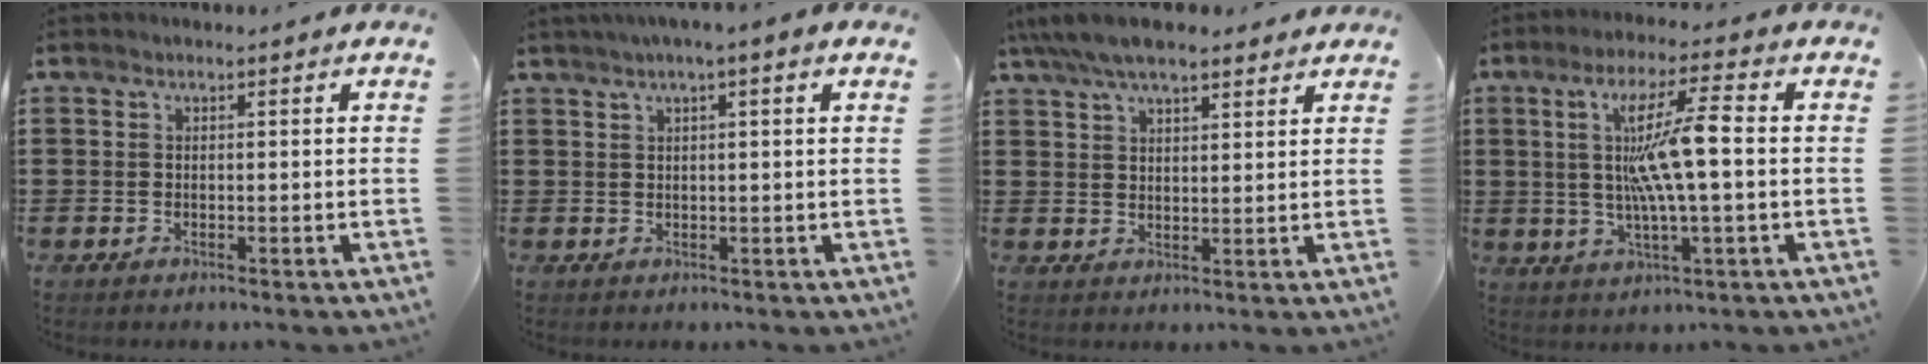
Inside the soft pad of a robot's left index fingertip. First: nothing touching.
{"total": 2.0, "force": [1.0, -0.3, 1.7], "torque": [-0.033, 0.000, 0.018]}
{"total": 6.3, "force": [5.3, 1.6, 2.9], "torque": [-0.071, -0.005, 0.097]}
{"total": 10.7, "force": [1.1, 1.0, 10.6], "torque": [-0.211, 0.000, 0.009]}